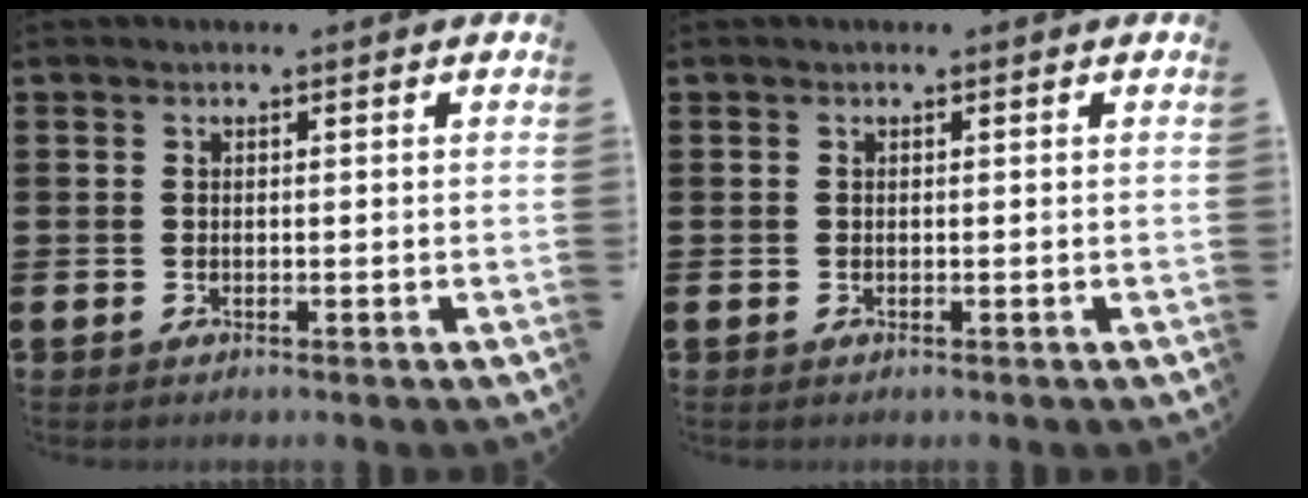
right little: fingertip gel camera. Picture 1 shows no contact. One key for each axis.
{"total": 0.0}